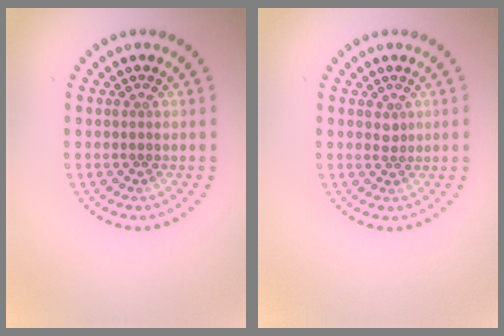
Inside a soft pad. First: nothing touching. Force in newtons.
{"total": 0.9, "press": 0.7, "slide": 0.6}